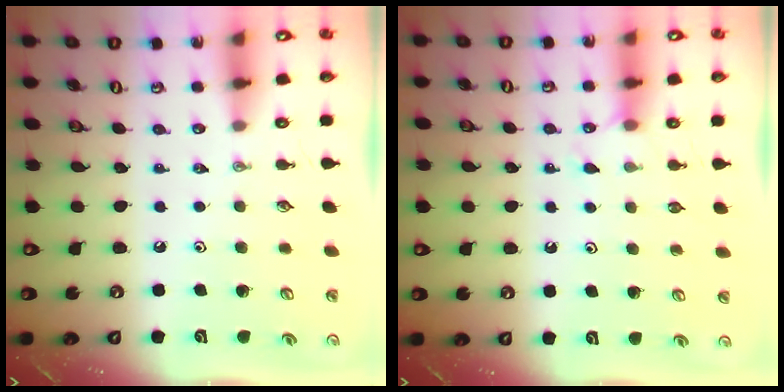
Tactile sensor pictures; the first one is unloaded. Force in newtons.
{"total": 5.2, "press": 5.2, "slide": 0.6}